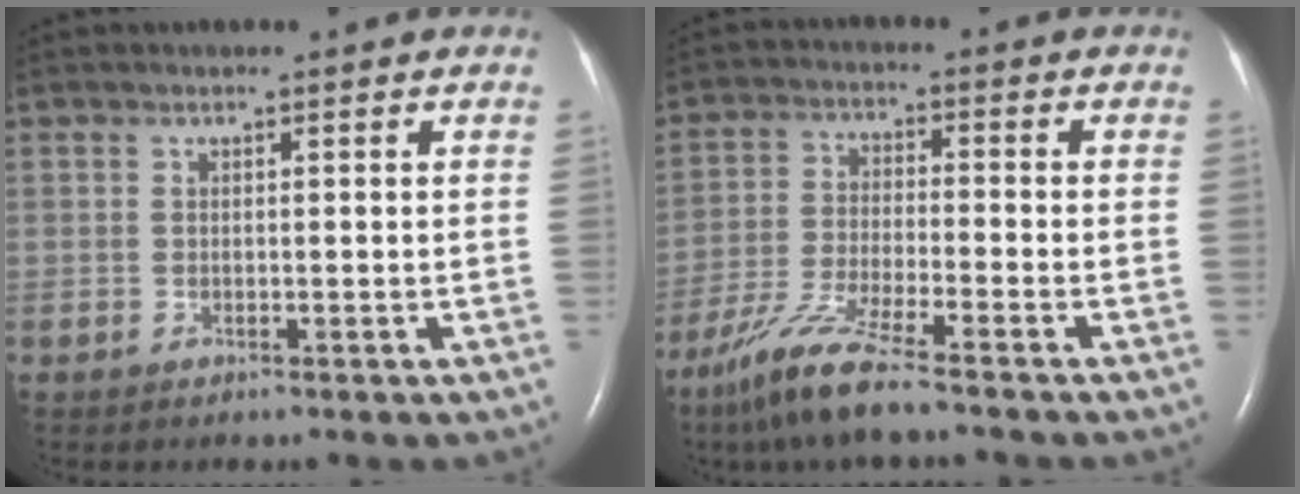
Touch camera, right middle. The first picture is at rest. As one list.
[{"total": 8.8, "force": [-6.6, 0.0, 5.8], "torque": [-0.127, -0.032, -0.131]}]